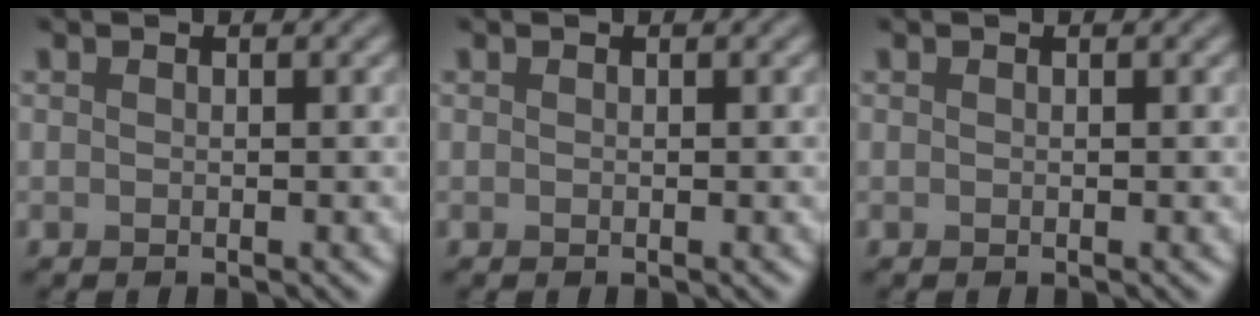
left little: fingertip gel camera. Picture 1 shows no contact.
{"total": 0.0}
{"total": 0.0}